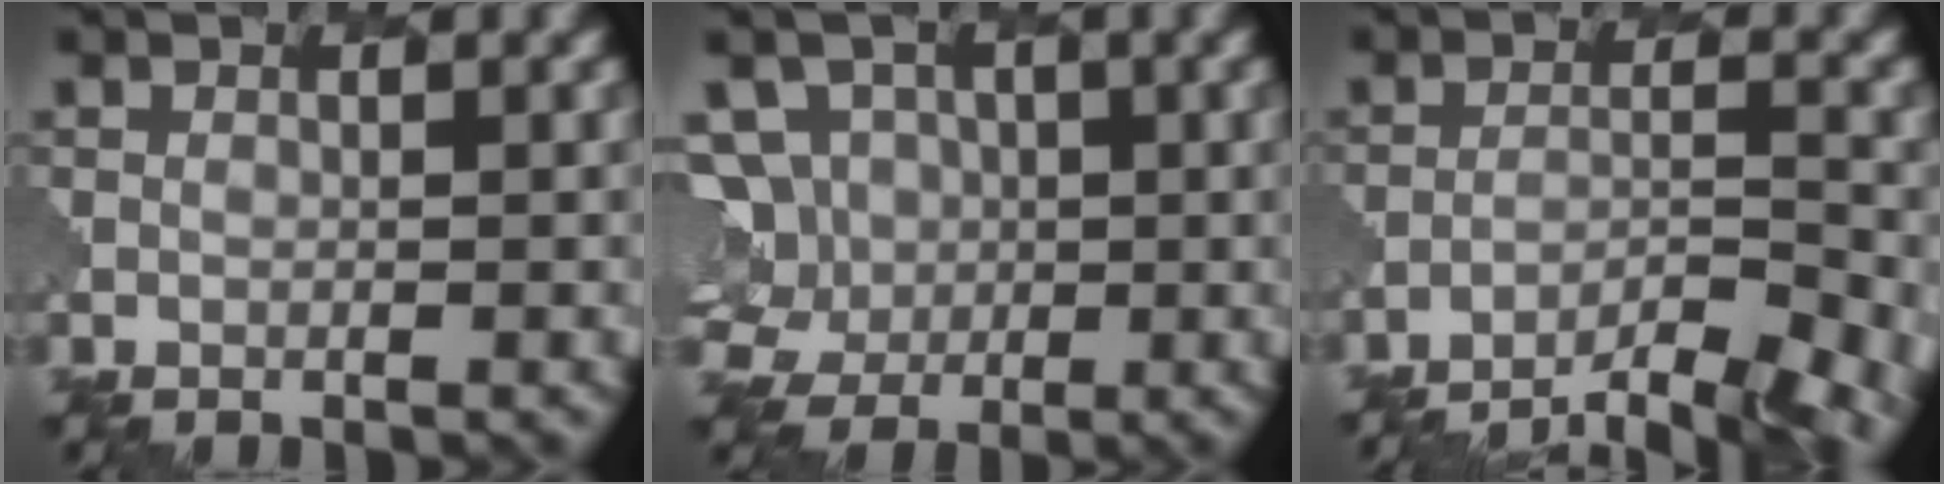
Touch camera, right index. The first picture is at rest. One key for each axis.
{"total": 7.5, "fx": 0.7, "fy": 6.9, "fz": 2.9, "tx": -0.076, "ty": 0.031, "tz": -0.021}
{"total": 8.5, "fx": -7.3, "fy": 2.5, "fz": 3.6, "tx": -0.050, "ty": -0.009, "tz": -0.093}